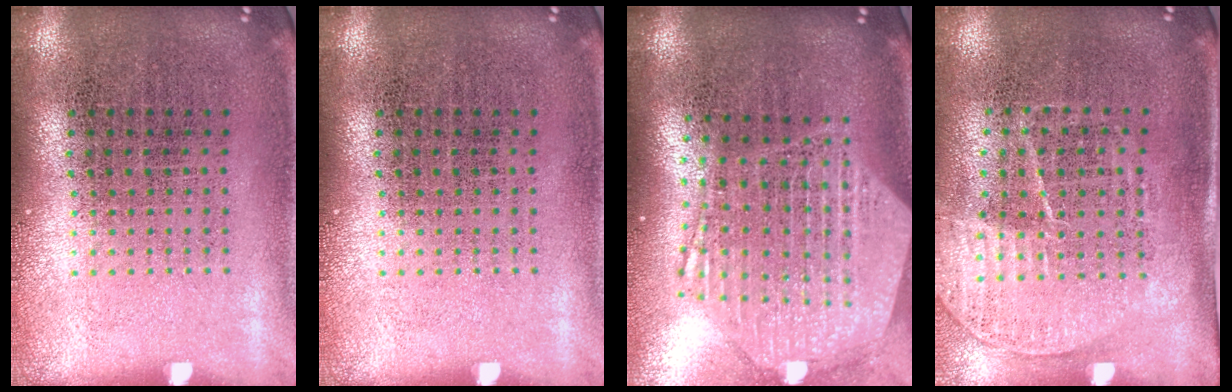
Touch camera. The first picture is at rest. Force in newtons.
{"total": 0.0}
{"total": 2.8, "press": 2.2, "slide": 1.7}
{"total": 1.5, "press": 1.3, "slide": 0.8}